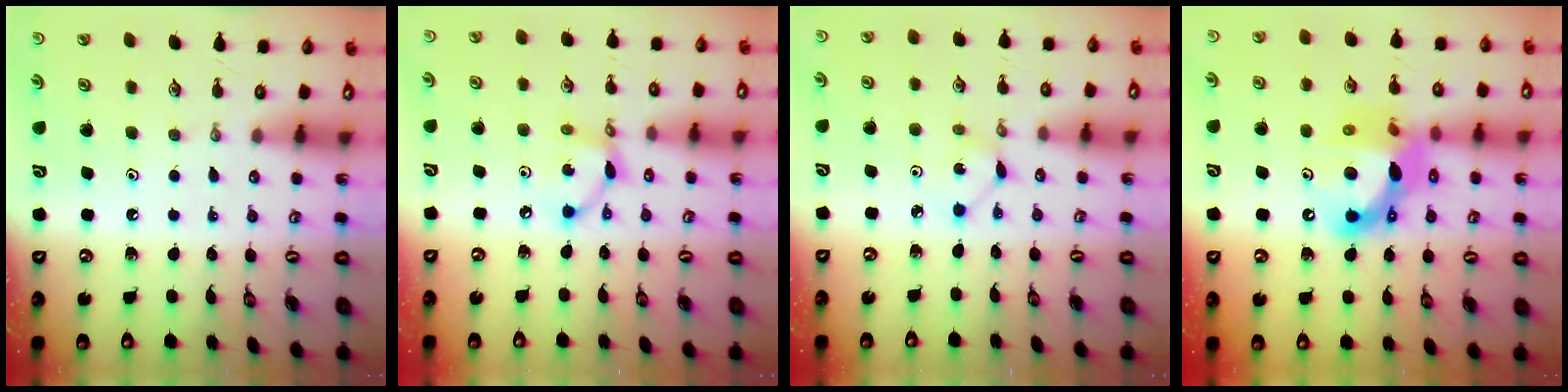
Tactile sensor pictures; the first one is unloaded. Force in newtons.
{"total": 8.1, "press": 8.1, "slide": 0.3}
{"total": 2.2, "press": 2.2, "slide": 0.3}
{"total": 14.1, "press": 14.0, "slide": 1.9}